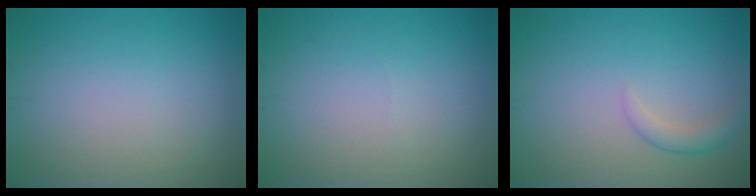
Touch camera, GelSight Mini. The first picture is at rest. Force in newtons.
{"total": 0.0}
{"total": 1.6, "press": 1.6, "slide": 0.0}